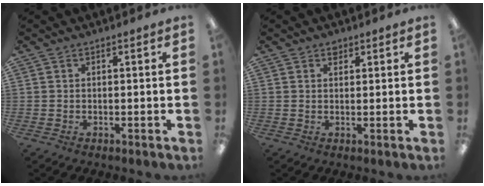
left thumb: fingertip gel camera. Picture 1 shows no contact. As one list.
[{"total": 1.4, "force": [1.1, 0.9, 0.4], "torque": [-0.001, -0.004, 0.019]}]